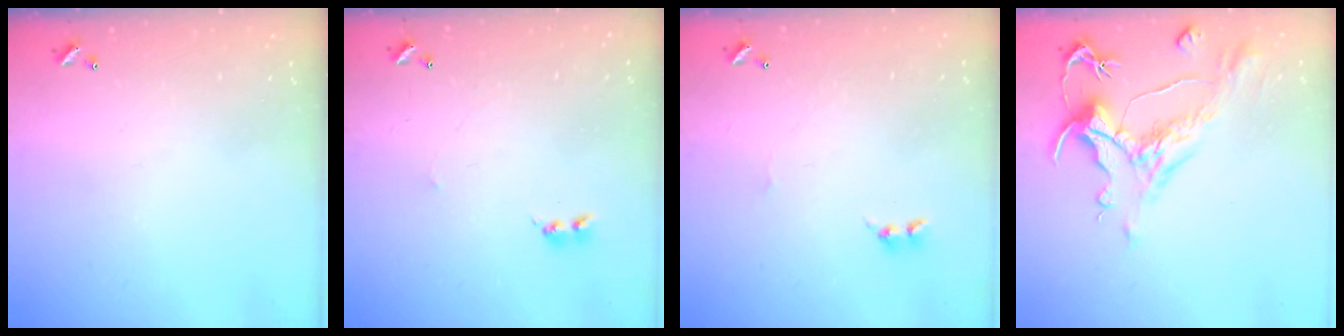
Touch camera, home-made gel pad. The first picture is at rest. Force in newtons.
{"total": 2.2, "press": 2.1, "slide": 0.5}
{"total": 1.7, "press": 1.6, "slide": 0.5}
{"total": 1.6, "press": 0.7, "slide": 1.4}